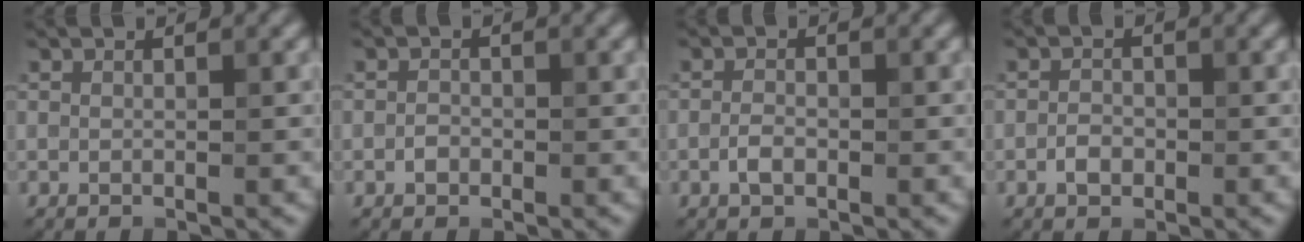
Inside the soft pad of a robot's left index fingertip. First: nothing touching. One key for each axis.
{"total": 1.0, "fx": -0.4, "fy": 0.7, "fz": 0.4, "tx": -0.006, "ty": 0.001, "tz": -0.010}
{"total": 1.5, "fx": -0.6, "fy": 0.8, "fz": 1.1, "tx": -0.020, "ty": 0.002, "tz": -0.015}
{"total": 1.5, "fx": -0.6, "fy": 1.0, "fz": 0.9, "tx": -0.013, "ty": 0.003, "tz": -0.014}